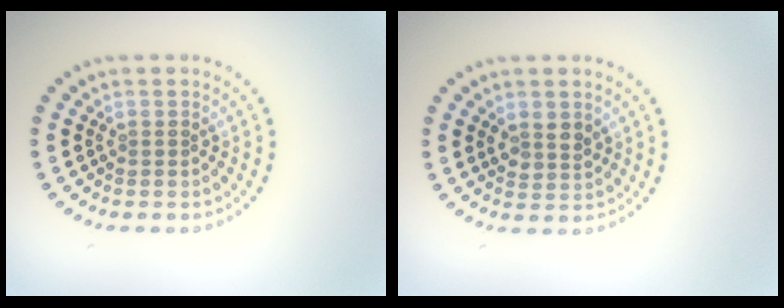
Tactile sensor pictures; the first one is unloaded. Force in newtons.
{"total": 1.8, "press": 1.6, "slide": 0.7}